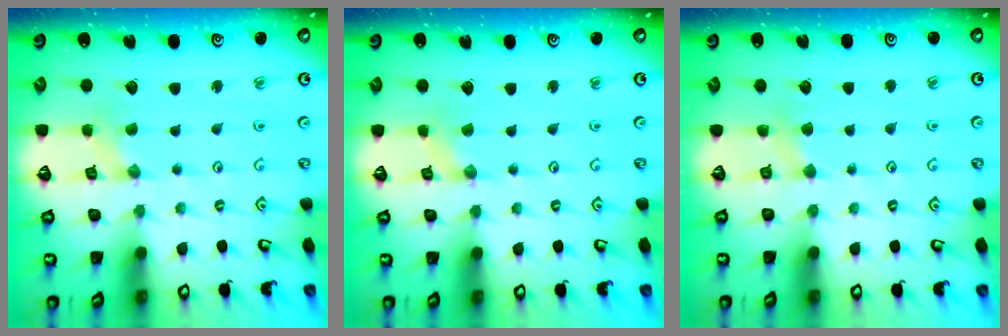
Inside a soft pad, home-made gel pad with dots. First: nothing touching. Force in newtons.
{"total": 0.6, "press": 0.6, "slide": 0.2}
{"total": 2.5, "press": 2.5, "slide": 0.4}